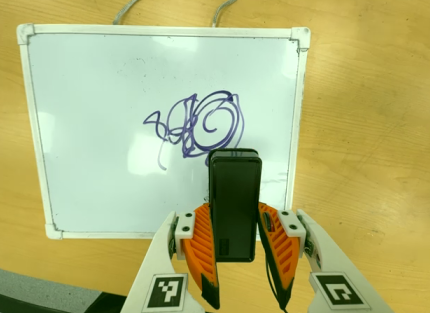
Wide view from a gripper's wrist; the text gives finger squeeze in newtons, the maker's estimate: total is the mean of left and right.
{"total": 4.0, "left": 2.5, "right": 5.6}